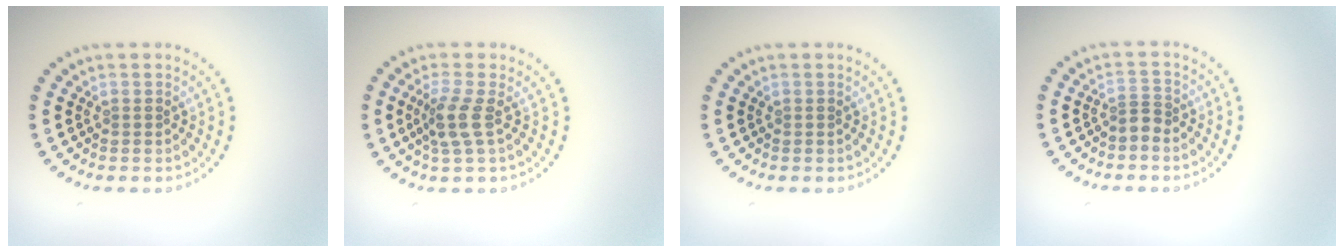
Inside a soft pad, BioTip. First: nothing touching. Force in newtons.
{"total": 2.6, "press": 2.0, "slide": 1.6}
{"total": 0.0}
{"total": 1.3, "press": 0.8, "slide": 1.0}